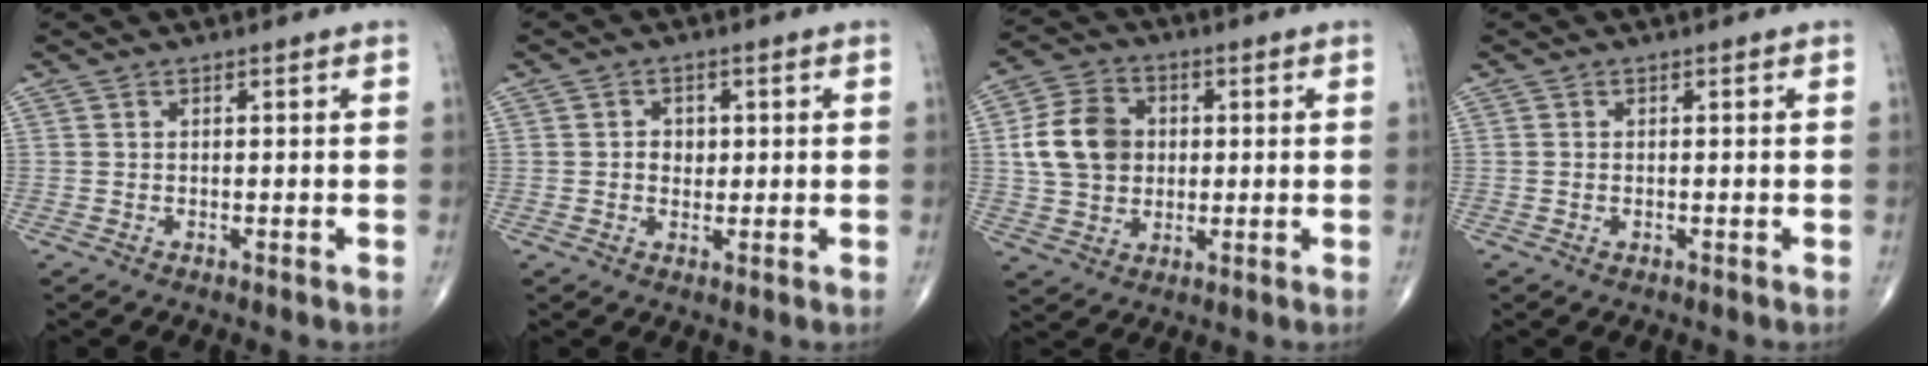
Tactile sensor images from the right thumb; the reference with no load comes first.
{"total": 3.0, "force": [0.3, 2.5, 1.6], "torque": [-0.004, 0.003, 0.003]}
{"total": 11.7, "force": [1.3, 9.3, 6.9], "torque": [-0.106, 0.010, 0.021]}
{"total": 0.6, "force": [-0.1, 0.4, 0.5], "torque": [-0.014, 0.004, 0.000]}